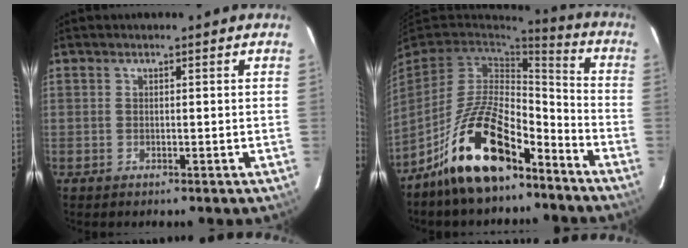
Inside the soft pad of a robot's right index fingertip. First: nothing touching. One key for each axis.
{"total": 17.7, "fx": -11.3, "fy": 7.2, "fz": 11.4, "tx": -0.228, "ty": 0.011, "tz": -0.199}